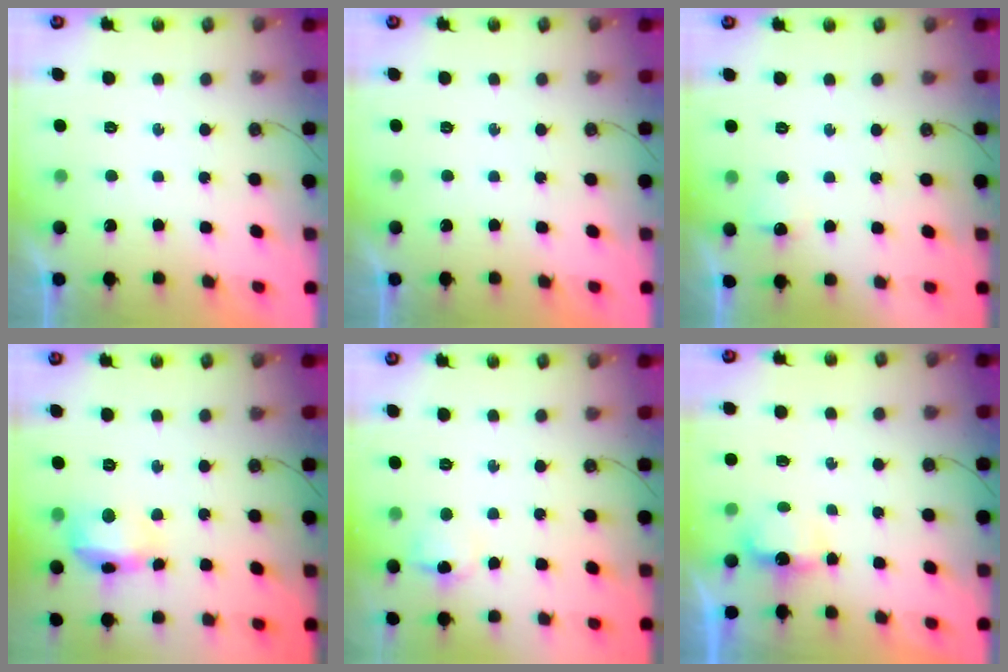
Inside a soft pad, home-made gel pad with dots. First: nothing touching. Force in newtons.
{"total": 0.0}
{"total": 5.6, "press": 5.5, "slide": 1.2}
{"total": 13.8, "press": 13.8, "slide": 1.0}
{"total": 7.7, "press": 7.7, "slide": 0.8}
{"total": 3.4, "press": 3.4, "slide": 0.5}